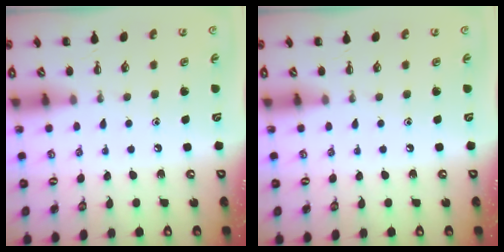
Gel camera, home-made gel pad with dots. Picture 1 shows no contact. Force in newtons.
{"total": 0.0}